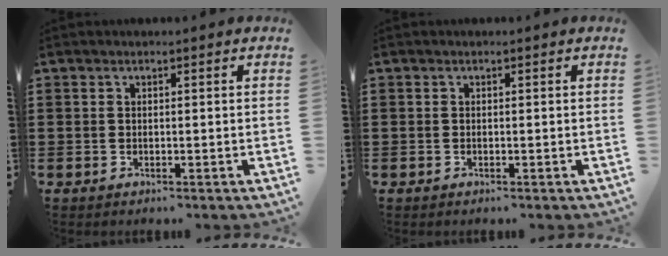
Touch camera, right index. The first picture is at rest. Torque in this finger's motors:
{"motor_torque": [1.45, 0.69, 0.03, 0.01]}